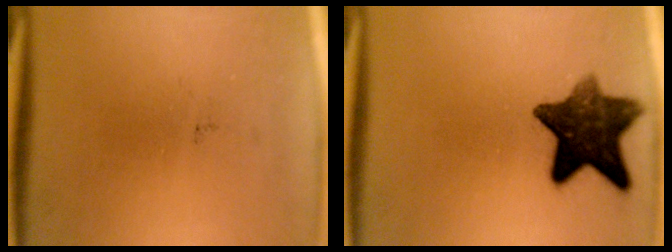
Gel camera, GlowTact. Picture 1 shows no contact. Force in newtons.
{"total": 10.9}